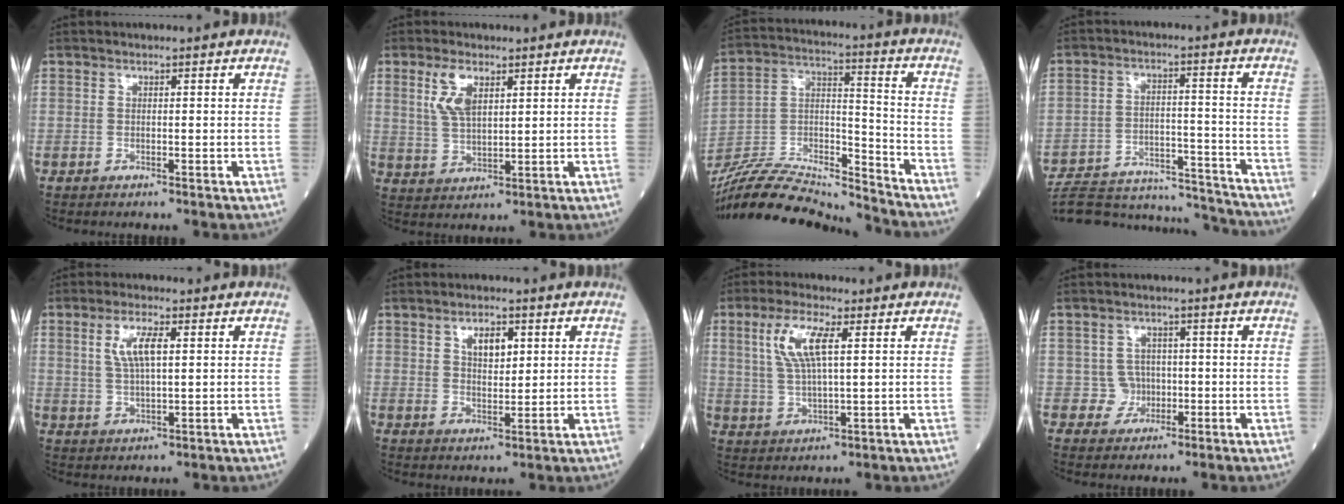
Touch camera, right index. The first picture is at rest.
{"total": 5.5, "force": [2.7, 2.1, 4.3], "torque": [-0.098, 0.005, 0.062]}
{"total": 20.1, "force": [-19.2, 1.7, 5.5], "torque": [-0.113, 0.020, -0.333]}
{"total": 21.2, "force": [-20.4, 3.4, 4.8], "torque": [-0.097, 0.008, -0.294]}
{"total": 5.6, "force": [1.7, 1.4, 5.2], "torque": [-0.108, 0.005, 0.038]}
{"total": 4.3, "force": [1.8, 2.0, 3.3], "torque": [-0.055, 0.001, 0.031]}
{"total": 7.7, "force": [2.6, 1.7, 7.0], "torque": [-0.153, 0.009, 0.054]}
{"total": 3.1, "force": [-0.3, 3.0, -0.1], "torque": [0.011, 0.011, -0.001]}